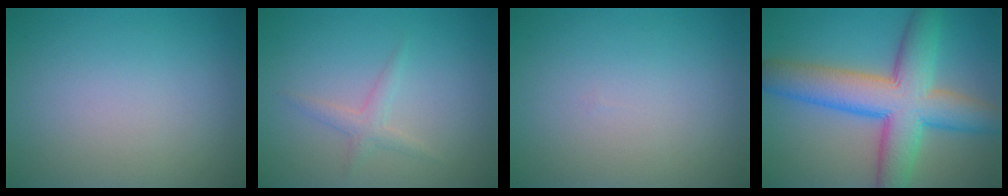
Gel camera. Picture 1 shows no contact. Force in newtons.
{"total": 1.5, "press": 1.5, "slide": 0.0}
{"total": 0.0}
{"total": 10.1, "press": 10.1, "slide": 0.5}